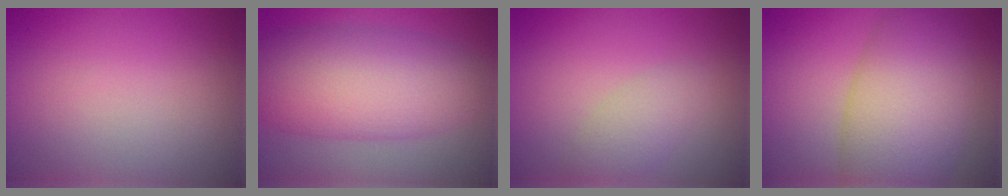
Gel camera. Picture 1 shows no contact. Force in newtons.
{"total": 9.9, "press": 9.9, "slide": 0.1}
{"total": 2.2, "press": 2.2, "slide": 0.1}
{"total": 10.1, "press": 10.1, "slide": 0.3}